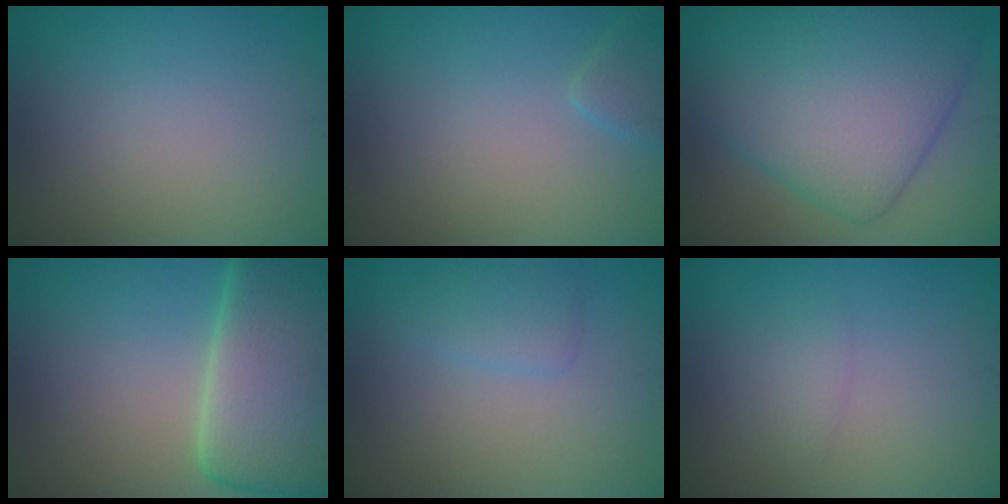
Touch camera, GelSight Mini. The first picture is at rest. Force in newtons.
{"total": 1.7, "press": 1.7, "slide": 0.2}
{"total": 11.4, "press": 11.4, "slide": 0.1}
{"total": 12.5, "press": 12.5, "slide": 0.7}
{"total": 1.8, "press": 1.8, "slide": 0.0}
{"total": 1.2, "press": 1.2, "slide": 0.2}